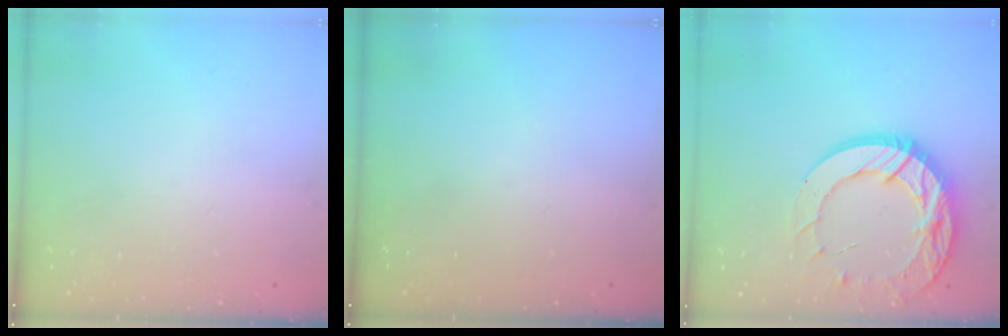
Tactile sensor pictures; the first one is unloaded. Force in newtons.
{"total": 0.0}
{"total": 18.0, "press": 17.9, "slide": 1.6}